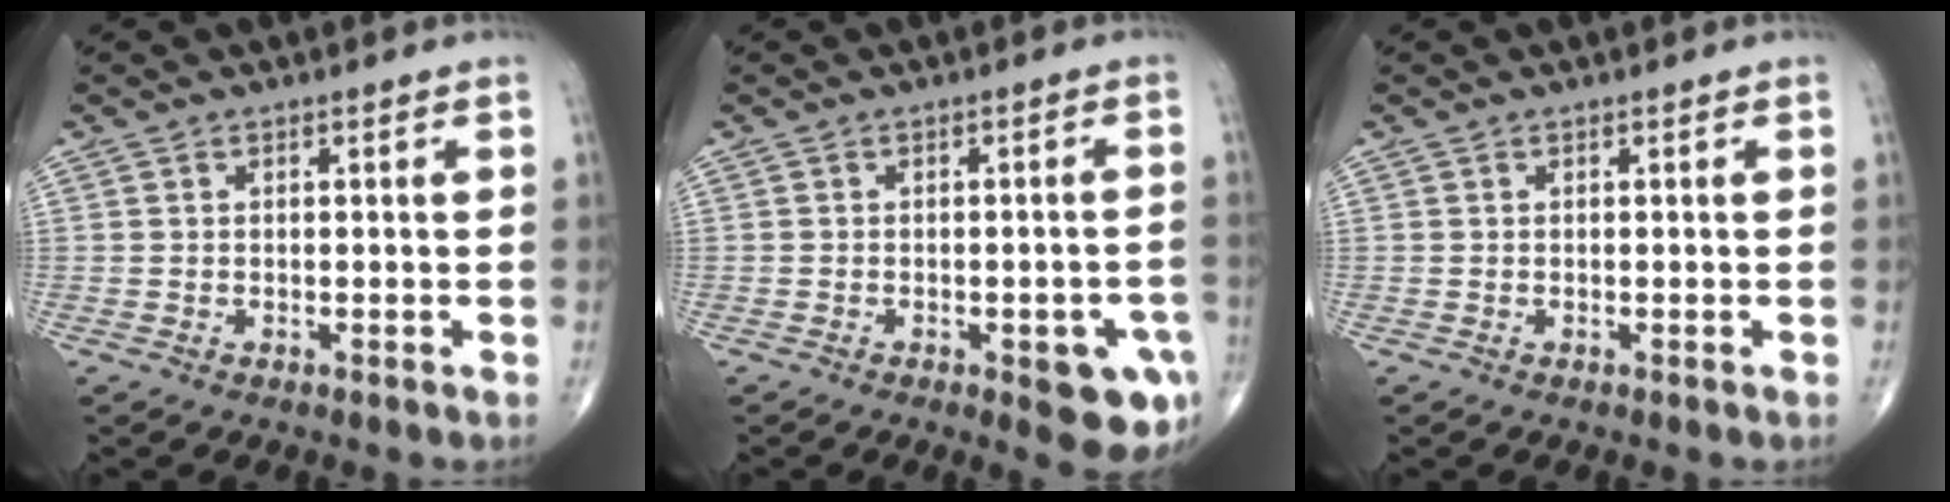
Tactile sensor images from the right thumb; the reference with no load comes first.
{"total": 8.8, "force": [-3.5, 3.2, 7.4], "torque": [-0.067, 0.009, -0.036]}
{"total": 0.0}